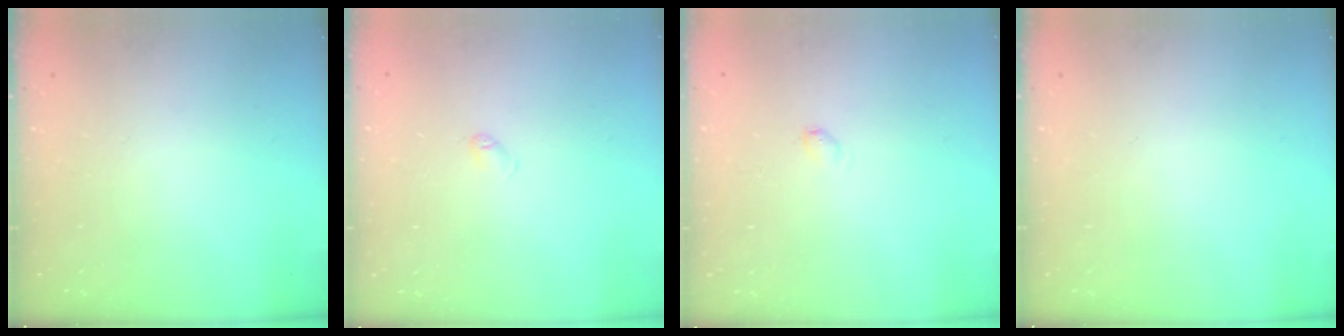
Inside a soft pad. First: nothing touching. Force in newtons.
{"total": 2.9, "press": 2.8, "slide": 0.5}
{"total": 2.5, "press": 2.5, "slide": 0.4}
{"total": 0.0}